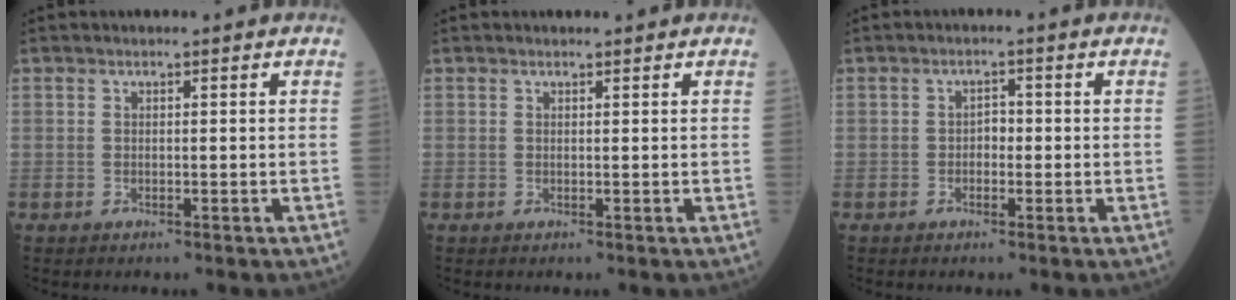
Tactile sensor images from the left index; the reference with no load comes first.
{"total": 0.0}
{"total": 1.8, "force": [-0.6, 1.2, 1.2], "torque": [-0.012, 0.003, -0.013]}